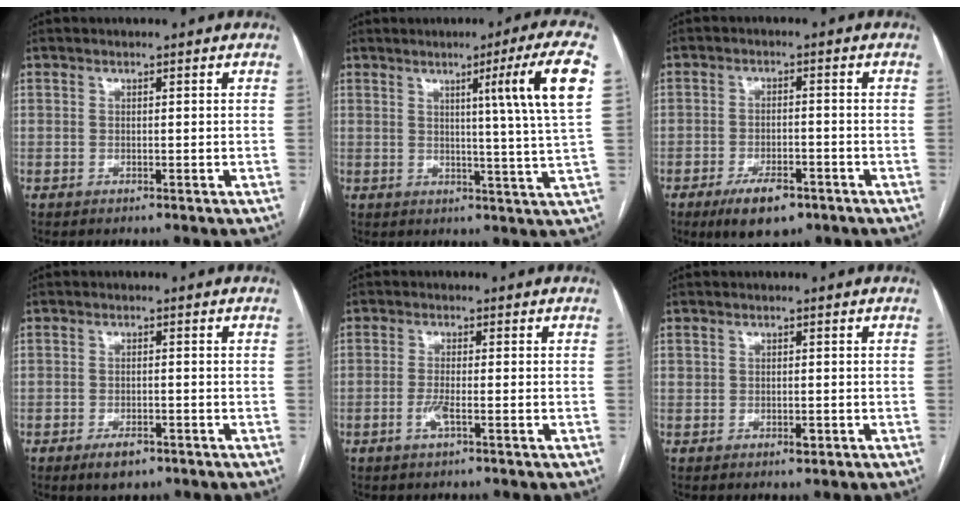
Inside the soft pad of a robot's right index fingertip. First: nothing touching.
{"total": 11.2, "force": [3.9, -3.0, 10.0], "torque": [-0.134, -0.012, 0.056]}
{"total": 6.9, "force": [-4.4, 2.7, 4.6], "torque": [-0.080, -0.005, -0.066]}
{"total": 3.1, "force": [-2.0, 1.4, 2.0], "torque": [-0.036, -0.002, -0.026]}
{"total": 2.6, "force": [-1.0, 0.3, 2.4], "torque": [-0.051, -0.003, -0.022]}
{"total": 1.6, "force": [-0.3, 1.1, 1.1], "torque": [-0.018, 0.003, -0.001]}